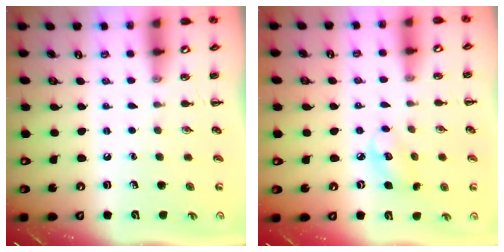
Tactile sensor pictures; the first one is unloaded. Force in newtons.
{"total": 5.3, "press": 5.2, "slide": 0.9}